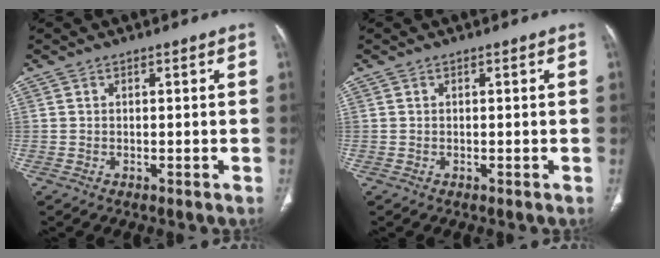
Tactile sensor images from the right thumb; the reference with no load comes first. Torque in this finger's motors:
{"motor_torque": [0.22, 0.34, -0.10, -0.04, 0.03]}